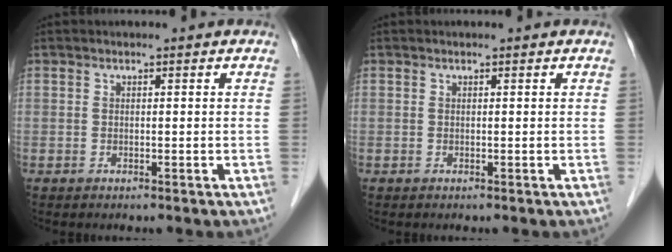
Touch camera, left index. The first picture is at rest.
{"total": 0.0}